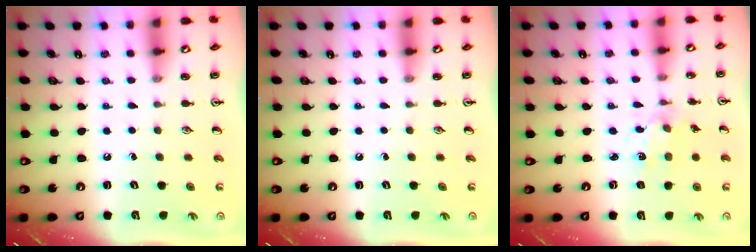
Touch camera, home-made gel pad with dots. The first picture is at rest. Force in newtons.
{"total": 0.0}
{"total": 2.0, "press": 1.9, "slide": 0.4}